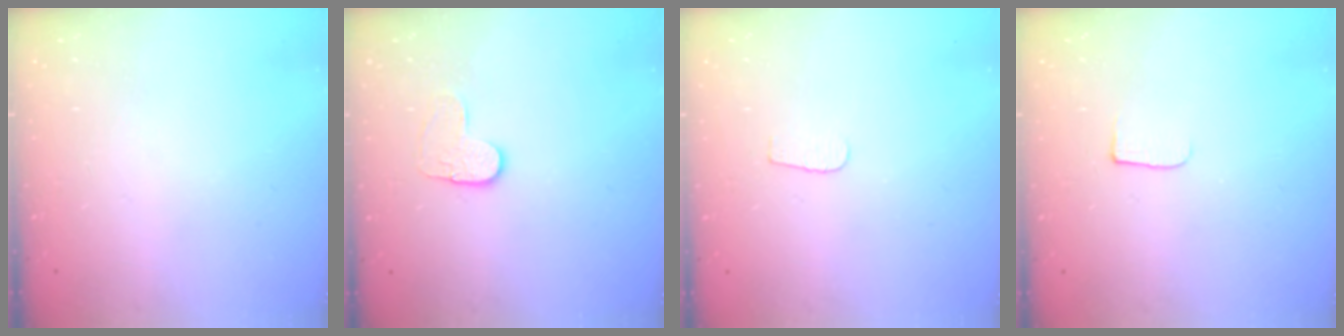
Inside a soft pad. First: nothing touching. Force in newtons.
{"total": 4.9, "press": 4.8, "slide": 0.5}
{"total": 3.7, "press": 3.6, "slide": 0.4}
{"total": 4.8, "press": 4.8, "slide": 0.6}